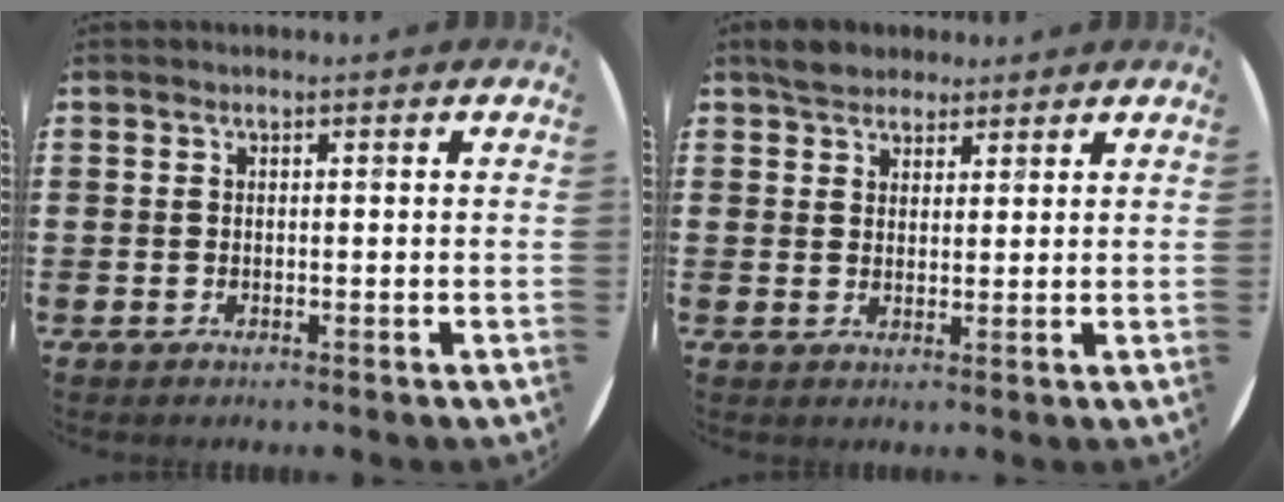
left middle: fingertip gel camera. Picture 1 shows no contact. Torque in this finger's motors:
{"motor_torque": [0.56, -0.55, 0.01, 0.04]}